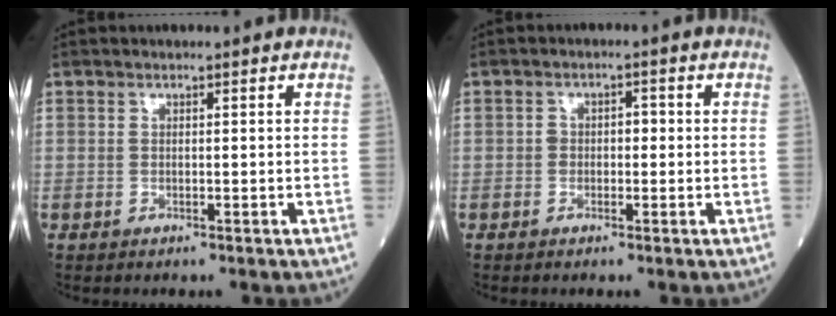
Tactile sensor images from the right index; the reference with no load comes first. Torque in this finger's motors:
{"motor_torque": [0.47, 0.00, 0.08, 0.04]}